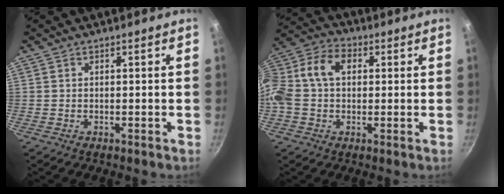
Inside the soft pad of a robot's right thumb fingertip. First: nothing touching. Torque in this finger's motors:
{"motor_torque": [1.93, 1.95, 0.23, -0.02, 0.25]}